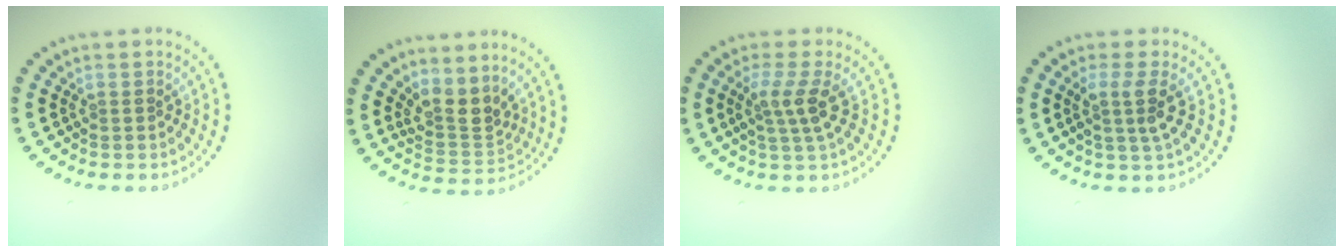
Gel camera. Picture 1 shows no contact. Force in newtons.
{"total": 2.9, "press": 2.2, "slide": 1.9}
{"total": 2.6, "press": 2.0, "slide": 1.7}
{"total": 2.5, "press": 1.9, "slide": 1.6}